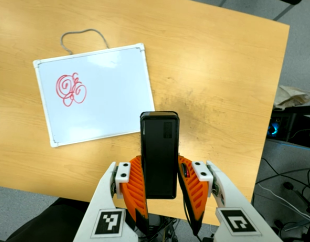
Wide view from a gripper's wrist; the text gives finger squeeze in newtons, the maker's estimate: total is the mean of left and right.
{"total": 4.8, "left": 3.6, "right": 6.1}